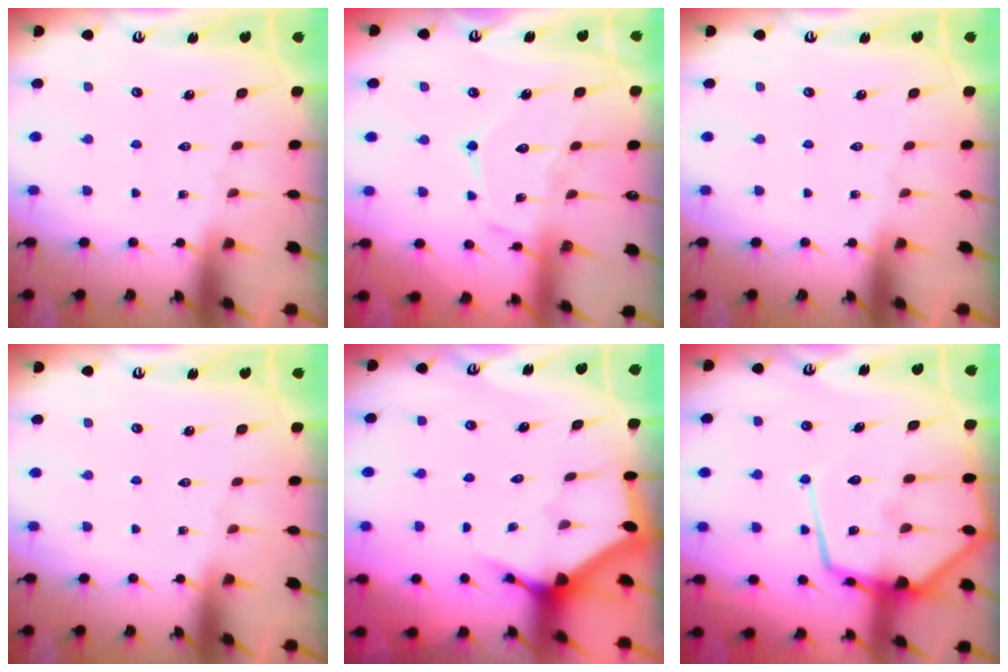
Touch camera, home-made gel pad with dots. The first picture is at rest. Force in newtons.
{"total": 12.9, "press": 12.9, "slide": 1.0}
{"total": 0.0}
{"total": 0.0}
{"total": 3.7, "press": 3.7, "slide": 0.4}
{"total": 18.4, "press": 18.3, "slide": 1.8}